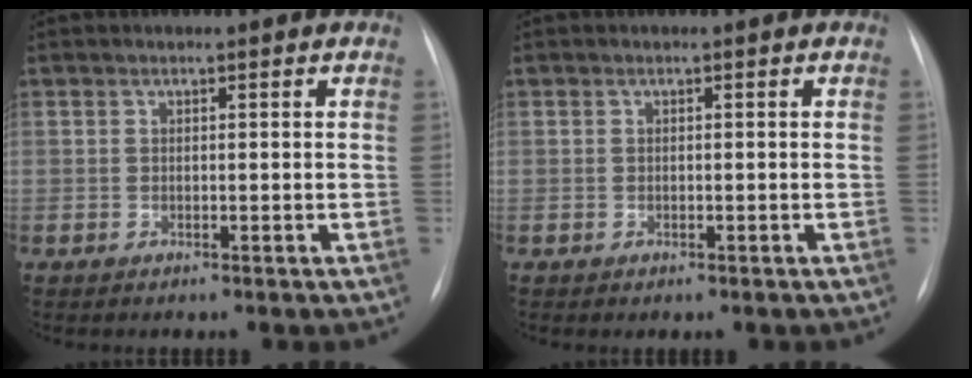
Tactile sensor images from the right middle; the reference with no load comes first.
{"total": 0.0}